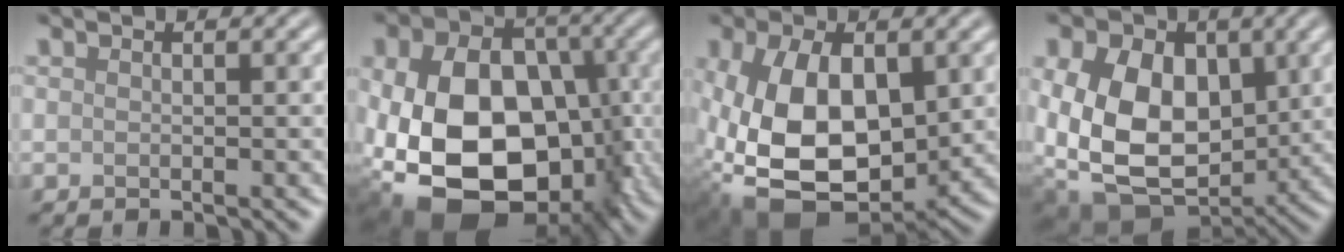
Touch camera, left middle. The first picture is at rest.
{"total": 17.1, "force": [-2.3, 12.3, 11.7], "torque": [-0.226, -0.023, -0.033]}
{"total": 14.4, "force": [-0.8, 8.9, 11.3], "torque": [-0.241, -0.035, 0.002]}
{"total": 13.9, "force": [0.7, 10.2, 9.5], "torque": [-0.152, -0.016, 0.007]}